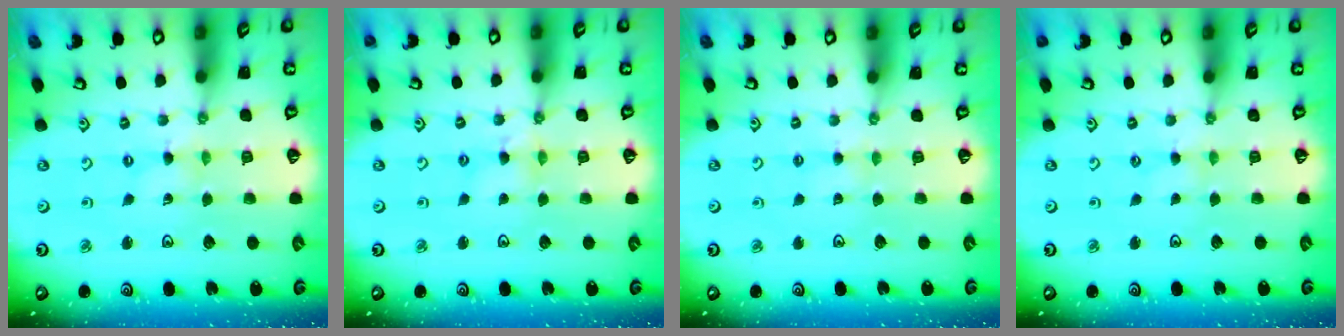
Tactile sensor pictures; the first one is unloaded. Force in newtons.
{"total": 3.0, "press": 3.0, "slide": 0.3}
{"total": 2.0, "press": 2.0, "slide": 0.3}
{"total": 0.8, "press": 0.8, "slide": 0.2}